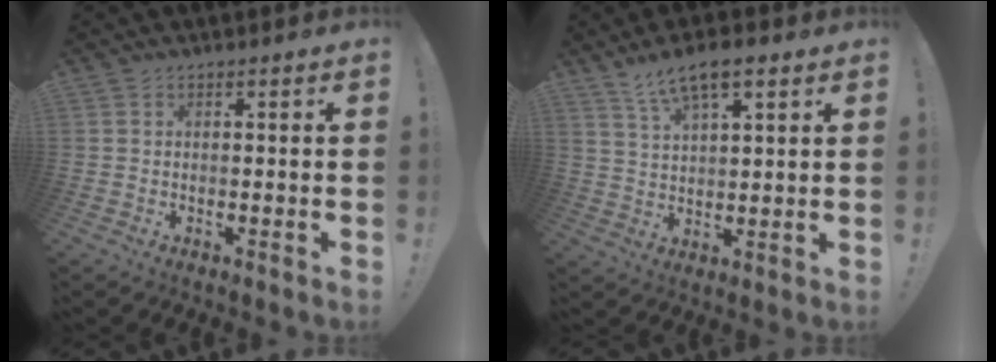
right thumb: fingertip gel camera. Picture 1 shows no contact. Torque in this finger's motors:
{"motor_torque": [0.03, 0.04, 0.26, 0.16, 0.00]}